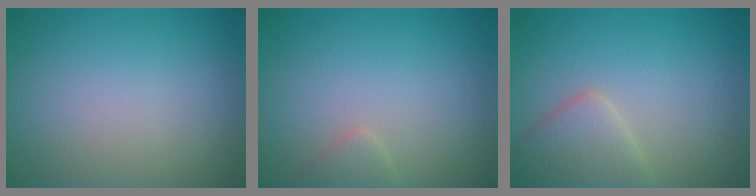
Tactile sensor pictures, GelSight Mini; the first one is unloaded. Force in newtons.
{"total": 1.2, "press": 1.2, "slide": 0.1}
{"total": 3.4, "press": 3.4, "slide": 0.1}